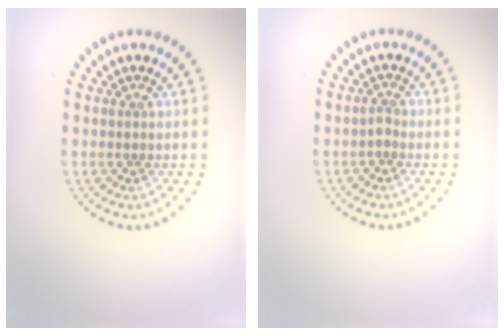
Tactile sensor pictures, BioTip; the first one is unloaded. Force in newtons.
{"total": 0.8, "press": 0.6, "slide": 0.6}